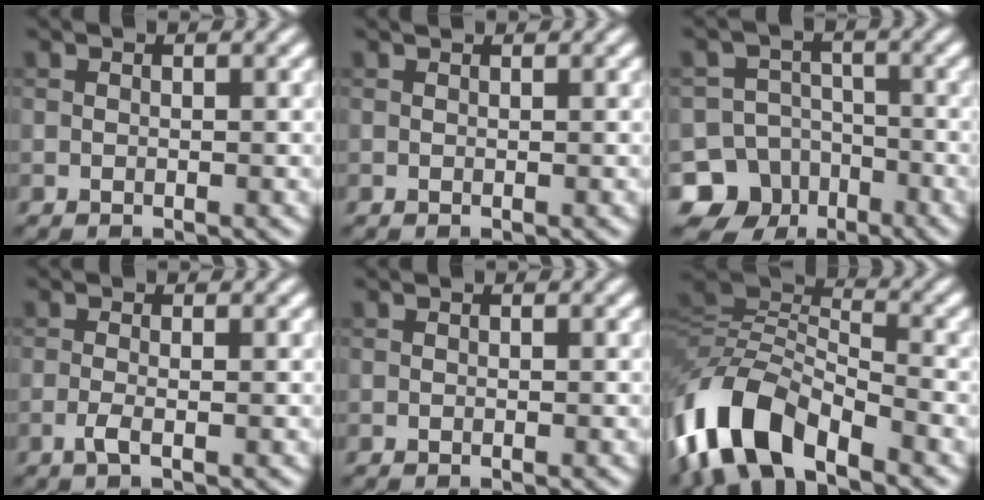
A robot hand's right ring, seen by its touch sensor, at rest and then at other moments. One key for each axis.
{"total": 0.0}
{"total": 11.4, "fx": -6.9, "fy": 8.9, "fz": 1.8, "tx": -0.027, "ty": -0.037, "tz": -0.131}
{"total": 1.5, "fx": -0.6, "fy": 0.4, "fz": 1.3, "tx": -0.027, "ty": -0.003, "tz": -0.015}
{"total": 0.0}
{"total": 9.5, "fx": -5.4, "fy": 4.4, "fz": 6.5, "tx": -0.129, "ty": 0.004, "tz": -0.119}